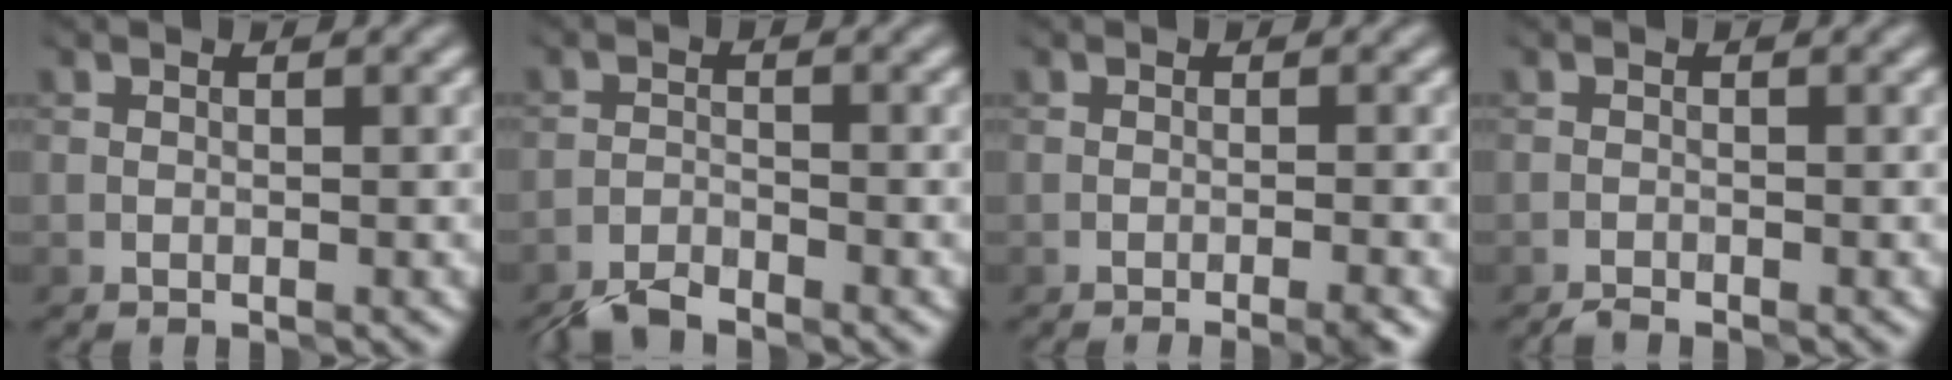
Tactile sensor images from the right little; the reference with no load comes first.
{"total": 3.3, "force": [-3.0, 0.7, 1.2], "torque": [-0.021, -0.005, -0.064]}
{"total": 2.9, "force": [-2.1, 0.2, 2.0], "torque": [-0.039, 0.003, -0.030]}
{"total": 1.0, "force": [-1.0, -0.1, 0.0], "torque": [0.000, 0.000, -0.024]}